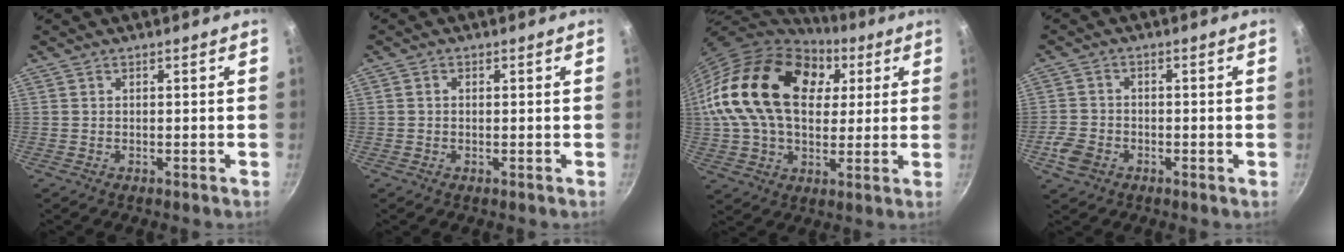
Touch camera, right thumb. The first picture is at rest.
{"total": 1.0, "force": [0.0, 0.8, 0.5], "torque": [-0.009, 0.006, 0.000]}
{"total": 27.5, "force": [7.0, 18.1, 19.5], "torque": [-0.343, 0.015, 0.116]}
{"total": 5.1, "force": [-2.2, 3.7, 2.6], "torque": [-0.052, 0.018, -0.046]}